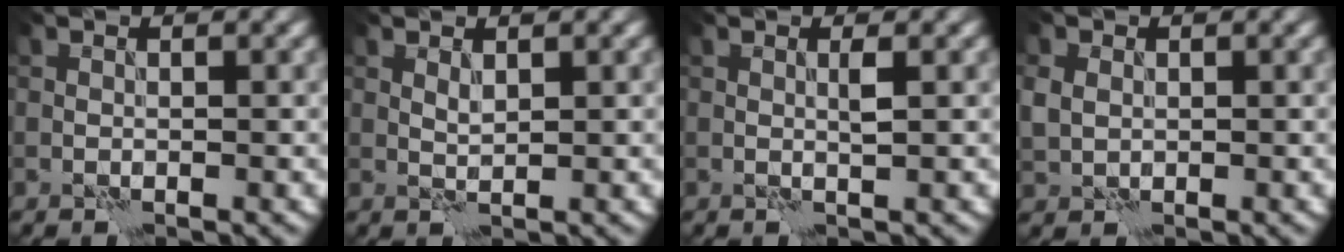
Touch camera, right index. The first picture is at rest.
{"total": 0.9, "force": [0.6, 0.2, 0.6], "torque": [-0.017, 0.000, 0.012]}
{"total": 0.8, "force": [0.2, -0.1, 0.7], "torque": [-0.015, 0.003, 0.002]}
{"total": 2.1, "force": [0.3, 1.8, 1.1], "torque": [-0.029, 0.004, 0.004]}